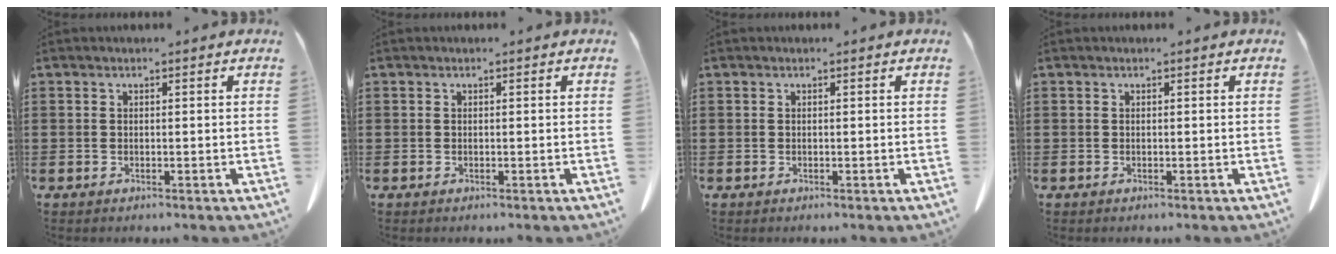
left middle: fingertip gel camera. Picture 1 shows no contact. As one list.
[{"total": 0.0}, {"total": 0.0}, {"total": 0.0}]